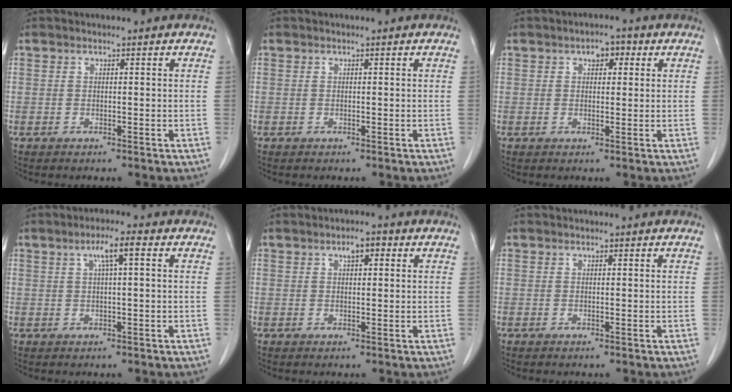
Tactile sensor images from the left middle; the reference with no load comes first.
{"total": 0.0}
{"total": 2.7, "force": [1.2, 1.6, 1.9], "torque": [-0.026, 0.013, 0.015]}
{"total": 3.8, "force": [1.3, 0.2, 3.5], "torque": [-0.063, 0.011, 0.023]}
{"total": 2.4, "force": [1.0, 1.0, 1.9], "torque": [-0.031, 0.010, 0.016]}
{"total": 0.0}